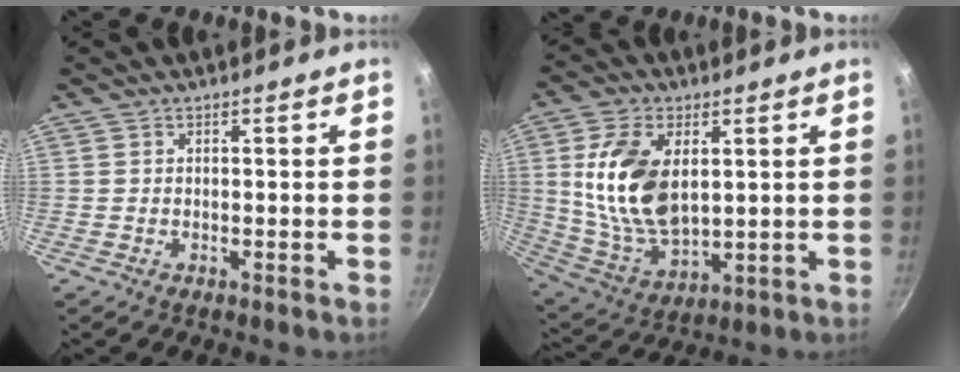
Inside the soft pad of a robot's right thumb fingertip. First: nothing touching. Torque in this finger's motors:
{"motor_torque": [0.24, 0.49, 1.65, 0.53, 0.19]}